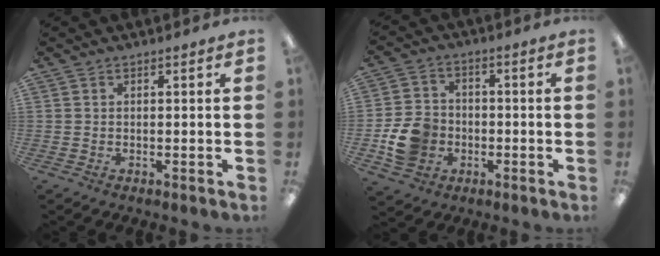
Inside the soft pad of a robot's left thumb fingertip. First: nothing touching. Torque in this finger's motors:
{"motor_torque": [-0.16, 0.60, 0.33, -0.23, 0.04]}